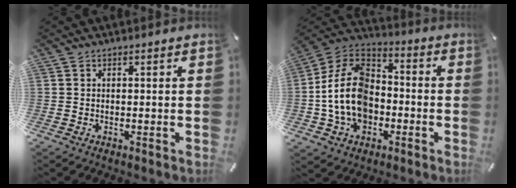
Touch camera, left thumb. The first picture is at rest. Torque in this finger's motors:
{"motor_torque": [1.73, 3.28, 1.96, 0.20, 0.59]}